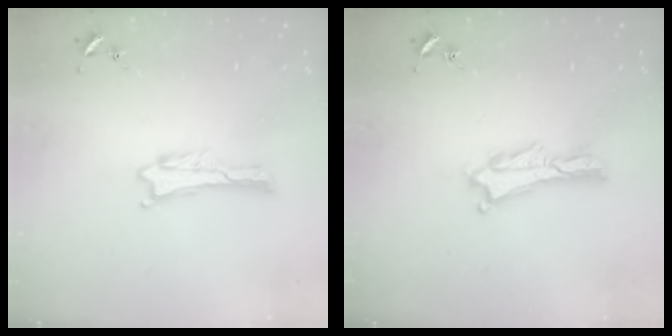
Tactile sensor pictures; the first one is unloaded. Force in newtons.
{"total": 1.4, "press": 1.4, "slide": 0.3}